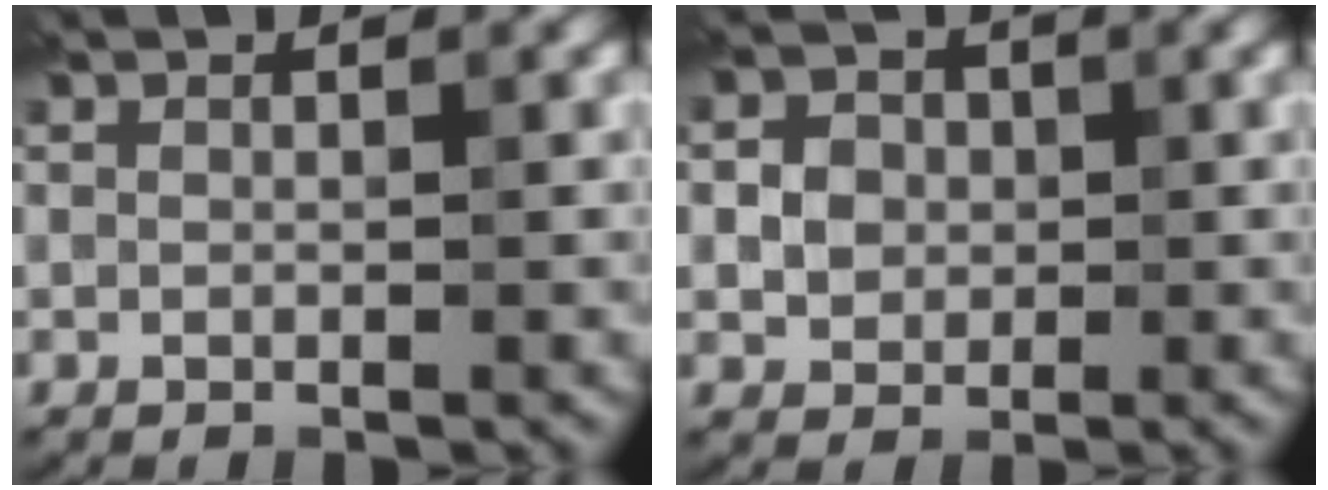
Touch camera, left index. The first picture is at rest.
{"total": 2.5, "force": [0.0, 2.3, 1.1], "torque": [-0.015, -0.001, -0.001]}